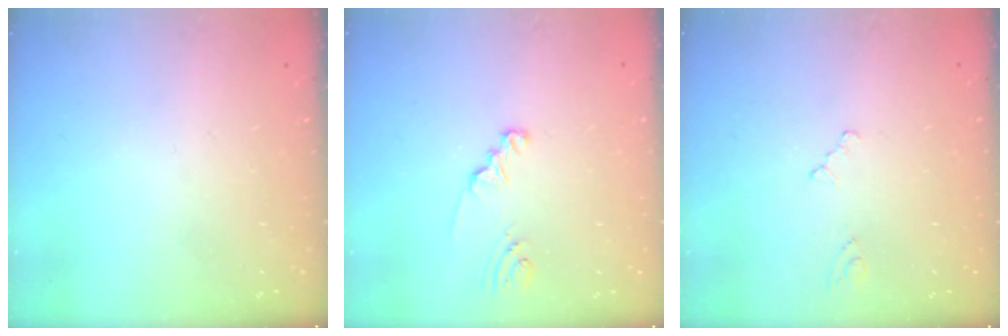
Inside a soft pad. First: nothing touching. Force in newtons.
{"total": 1.9, "press": 1.9, "slide": 0.3}
{"total": 0.0}